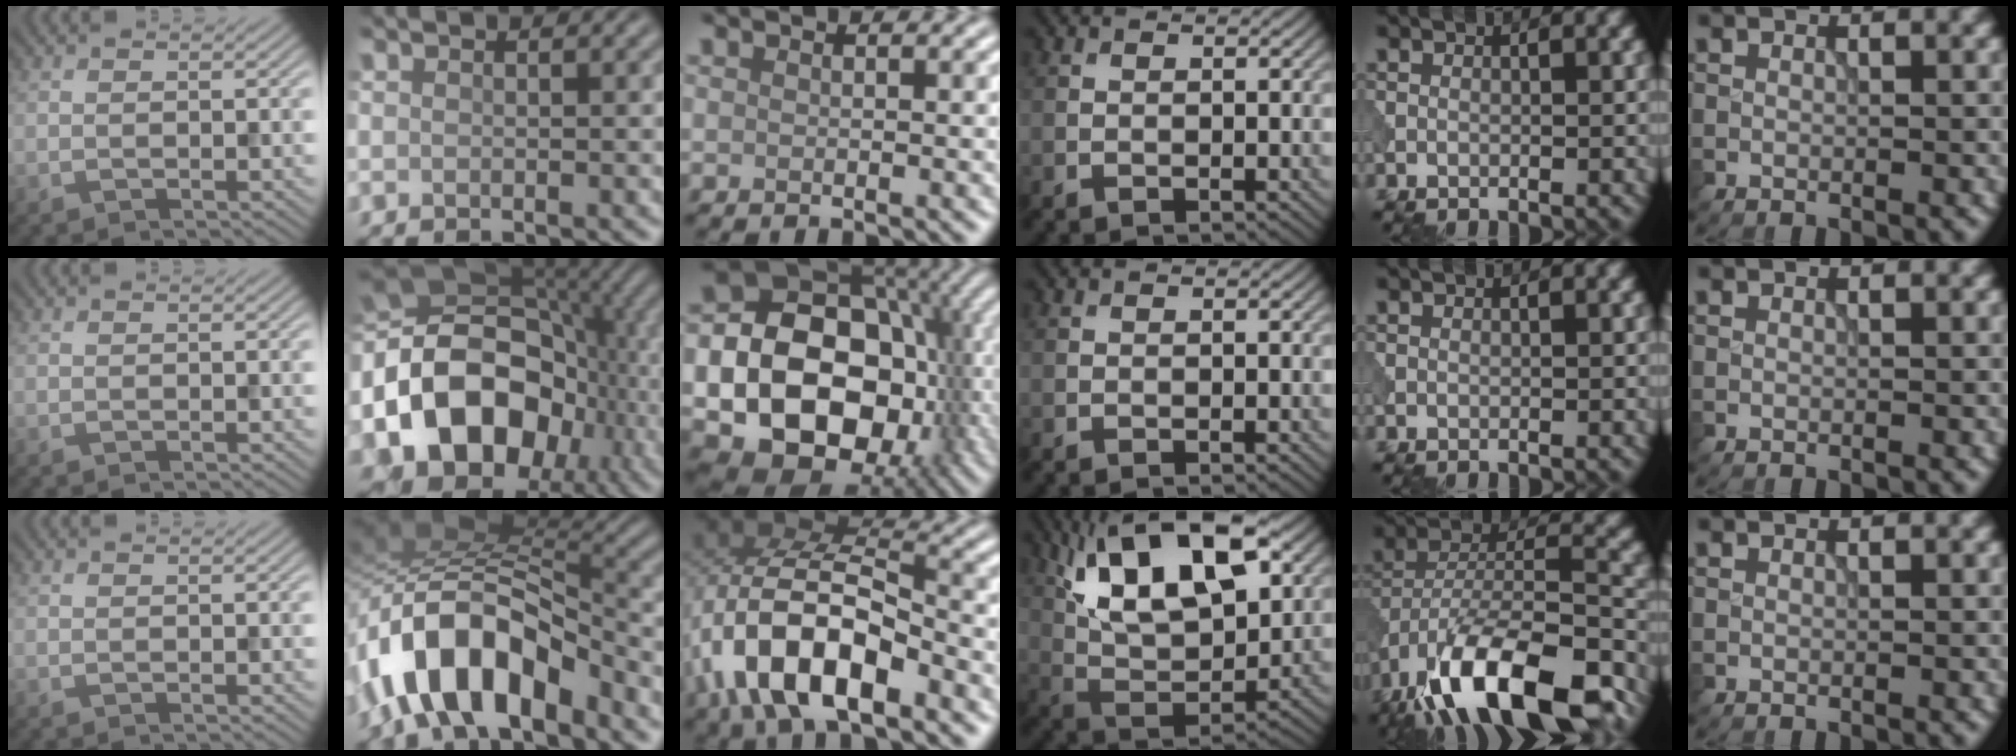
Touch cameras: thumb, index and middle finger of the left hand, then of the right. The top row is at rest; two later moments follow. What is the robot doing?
{"motion": "extract", "object": "peg toy"}